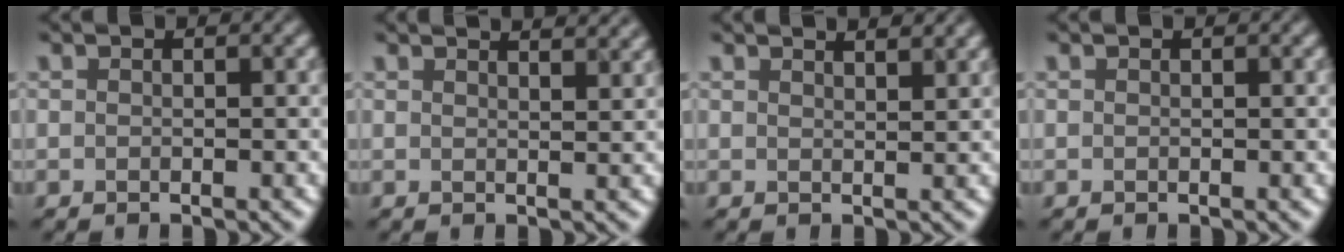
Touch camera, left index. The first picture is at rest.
{"total": 4.4, "force": [3.6, 1.4, 1.9], "torque": [0.001, 0.025, 0.015]}
{"total": 3.1, "force": [2.6, 0.9, 1.4], "torque": [0.001, 0.015, 0.017]}
{"total": 0.0}